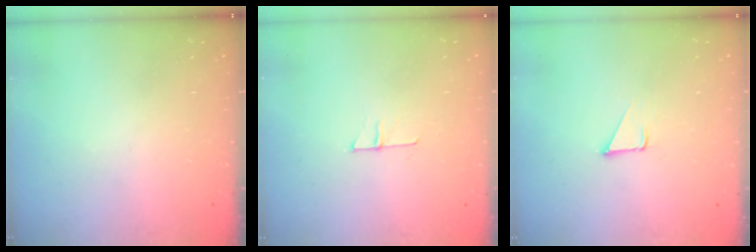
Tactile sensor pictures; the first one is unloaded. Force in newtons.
{"total": 4.5, "press": 4.5, "slide": 0.4}
{"total": 3.6, "press": 3.6, "slide": 0.3}